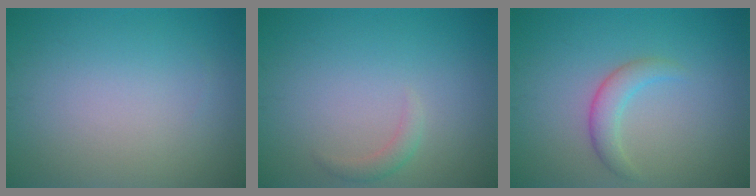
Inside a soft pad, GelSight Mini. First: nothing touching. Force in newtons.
{"total": 1.2, "press": 1.2, "slide": 0.2}
{"total": 2.3, "press": 2.3, "slide": 0.2}